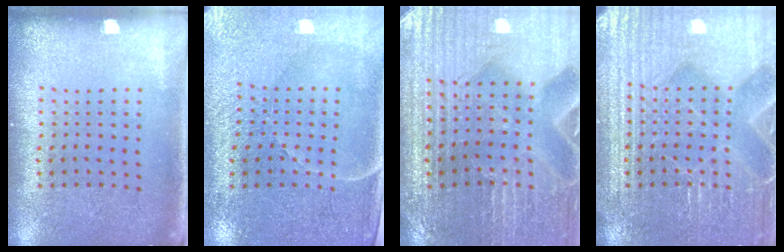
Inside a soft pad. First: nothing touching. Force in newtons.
{"total": 3.4, "press": 3.2, "slide": 1.0}
{"total": 3.5, "press": 3.5, "slide": 0.3}
{"total": 4.8, "press": 4.7, "slide": 0.6}